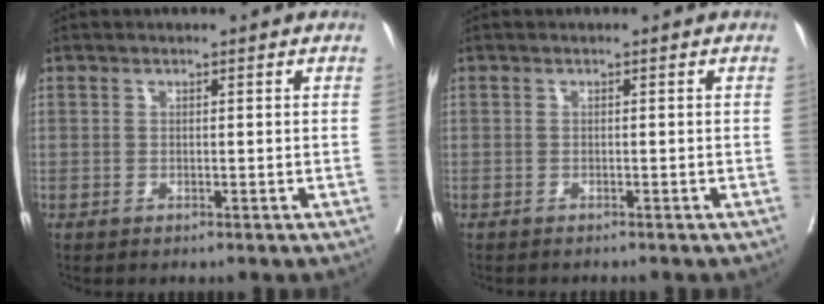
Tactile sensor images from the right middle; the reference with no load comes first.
{"total": 1.6, "force": [-1.5, 0.2, 0.5], "torque": [-0.009, -0.003, -0.019]}